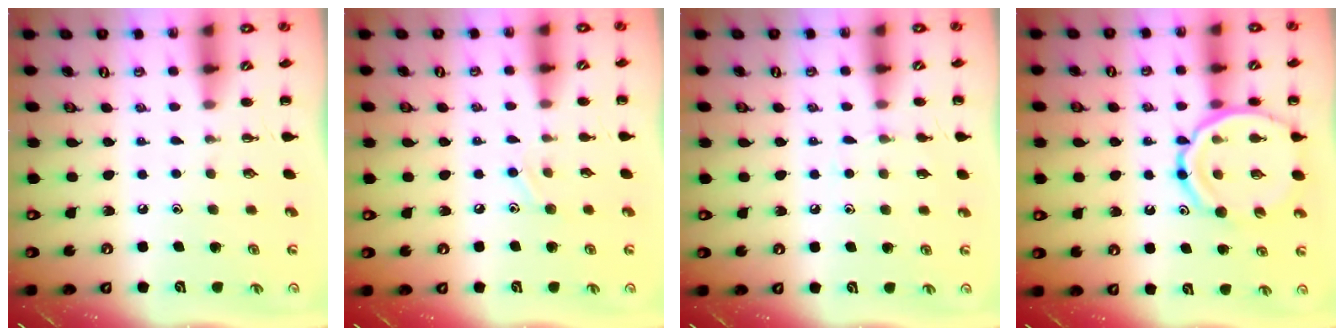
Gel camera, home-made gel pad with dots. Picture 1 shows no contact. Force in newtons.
{"total": 6.5, "press": 6.3, "slide": 1.7}
{"total": 5.5, "press": 5.3, "slide": 1.6}
{"total": 15.1, "press": 14.8, "slide": 2.7}